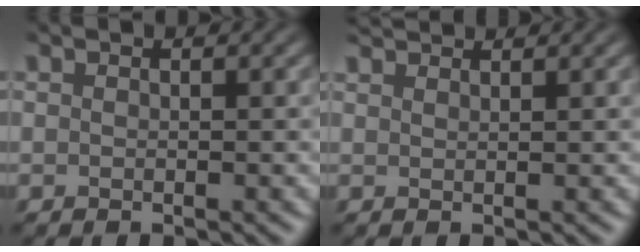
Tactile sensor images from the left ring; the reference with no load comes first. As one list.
[{"total": 2.5, "force": [2.5, 0.3, 0.6], "torque": [-0.012, 0.008, 0.031]}]